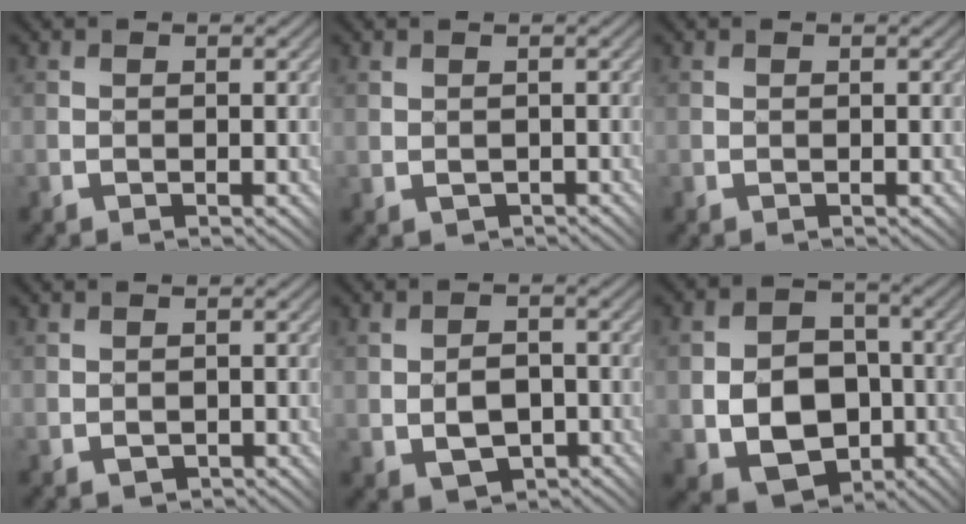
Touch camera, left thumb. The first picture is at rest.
{"total": 0.9, "force": [-0.1, 0.7, 0.6], "torque": [-0.016, -0.005, 0.001]}
{"total": 0.0}
{"total": 0.9, "force": [-0.1, 0.7, 0.6], "torque": [-0.016, -0.004, 0.001]}
{"total": 4.7, "force": [-1.0, 3.1, 3.4], "torque": [-0.070, -0.004, -0.015]}
{"total": 11.6, "force": [-3.3, 8.6, 7.1], "torque": [-0.146, -0.027, -0.057]}